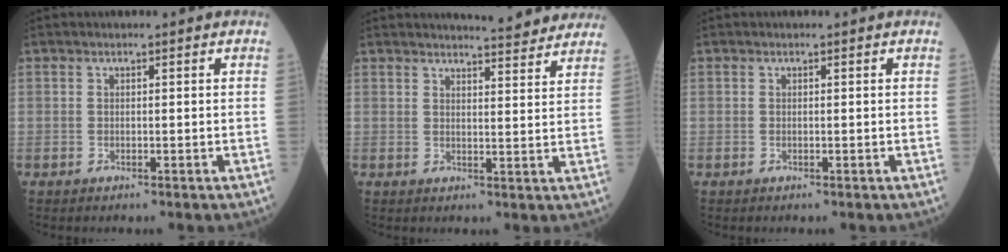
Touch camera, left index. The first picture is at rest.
{"total": 8.1, "force": [7.8, 0.6, 2.1], "torque": [-0.026, -0.010, 0.082]}
{"total": 0.0}